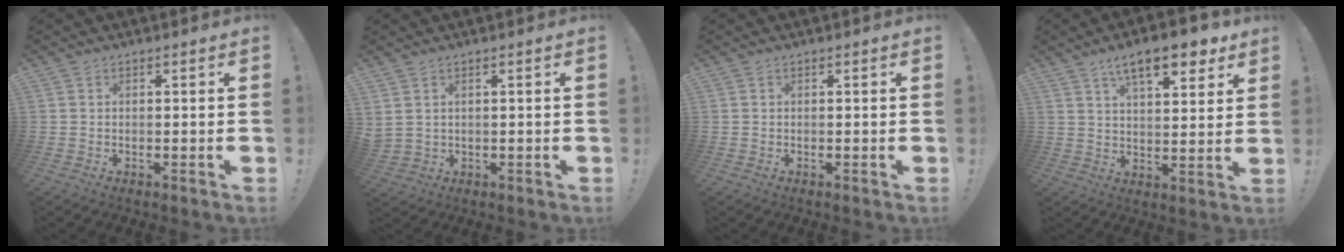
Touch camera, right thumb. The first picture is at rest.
{"total": 2.3, "force": [1.4, 0.8, 1.7], "torque": [-0.035, -0.005, 0.027]}
{"total": 0.0}
{"total": 12.8, "force": [7.8, 4.2, 9.3], "torque": [-0.133, -0.040, 0.128]}